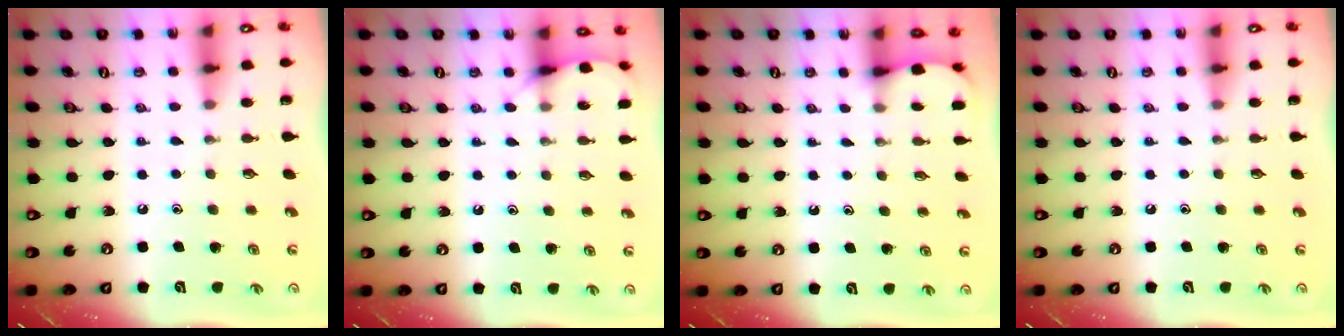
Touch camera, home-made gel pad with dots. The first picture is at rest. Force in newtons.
{"total": 5.6, "press": 5.6, "slide": 0.7}
{"total": 1.8, "press": 1.7, "slide": 0.2}
{"total": 0.0}